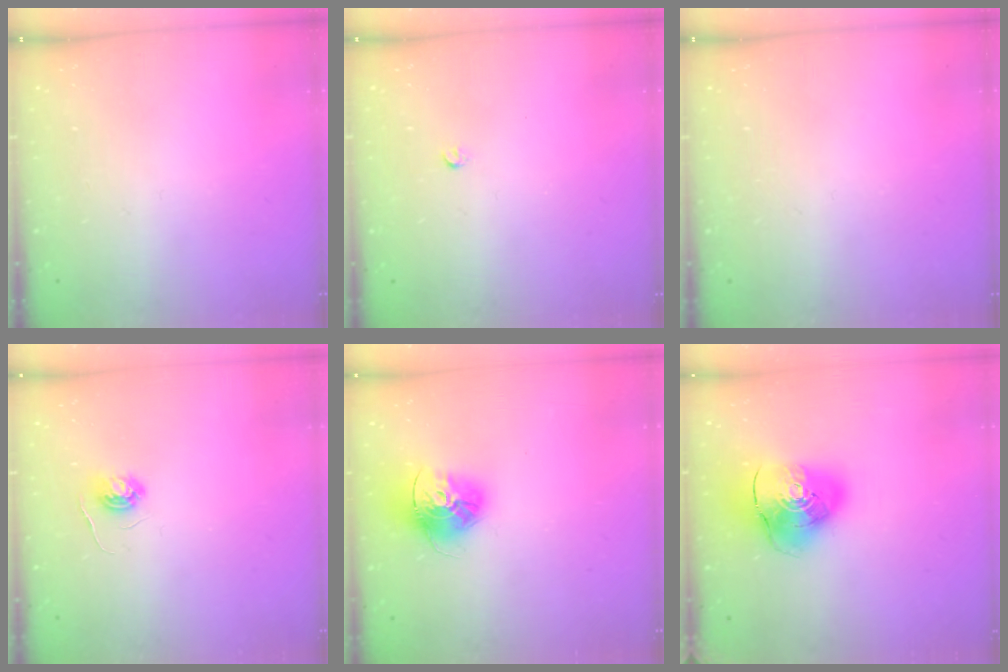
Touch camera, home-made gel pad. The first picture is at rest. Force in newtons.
{"total": 2.6, "press": 2.5, "slide": 0.4}
{"total": 0.0}
{"total": 4.0, "press": 4.0, "slide": 0.5}
{"total": 15.1, "press": 15.0, "slide": 1.5}
{"total": 14.4, "press": 14.2, "slide": 2.1}